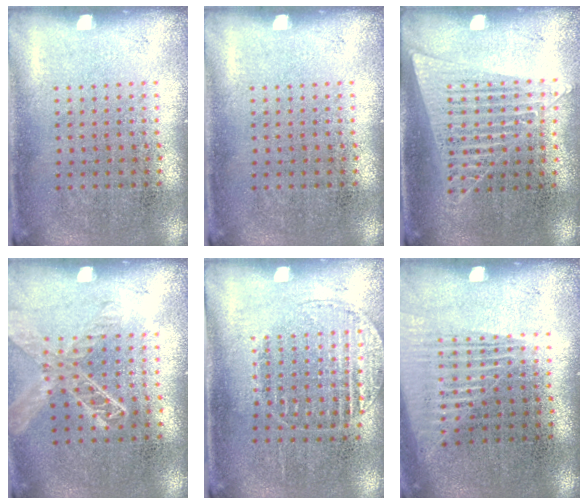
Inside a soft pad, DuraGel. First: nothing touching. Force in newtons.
{"total": 0.0}
{"total": 1.3, "press": 1.2, "slide": 0.4}
{"total": 1.4, "press": 1.3, "slide": 0.5}
{"total": 1.1, "press": 1.1, "slide": 0.2}
{"total": 1.3, "press": 1.3, "slide": 0.2}